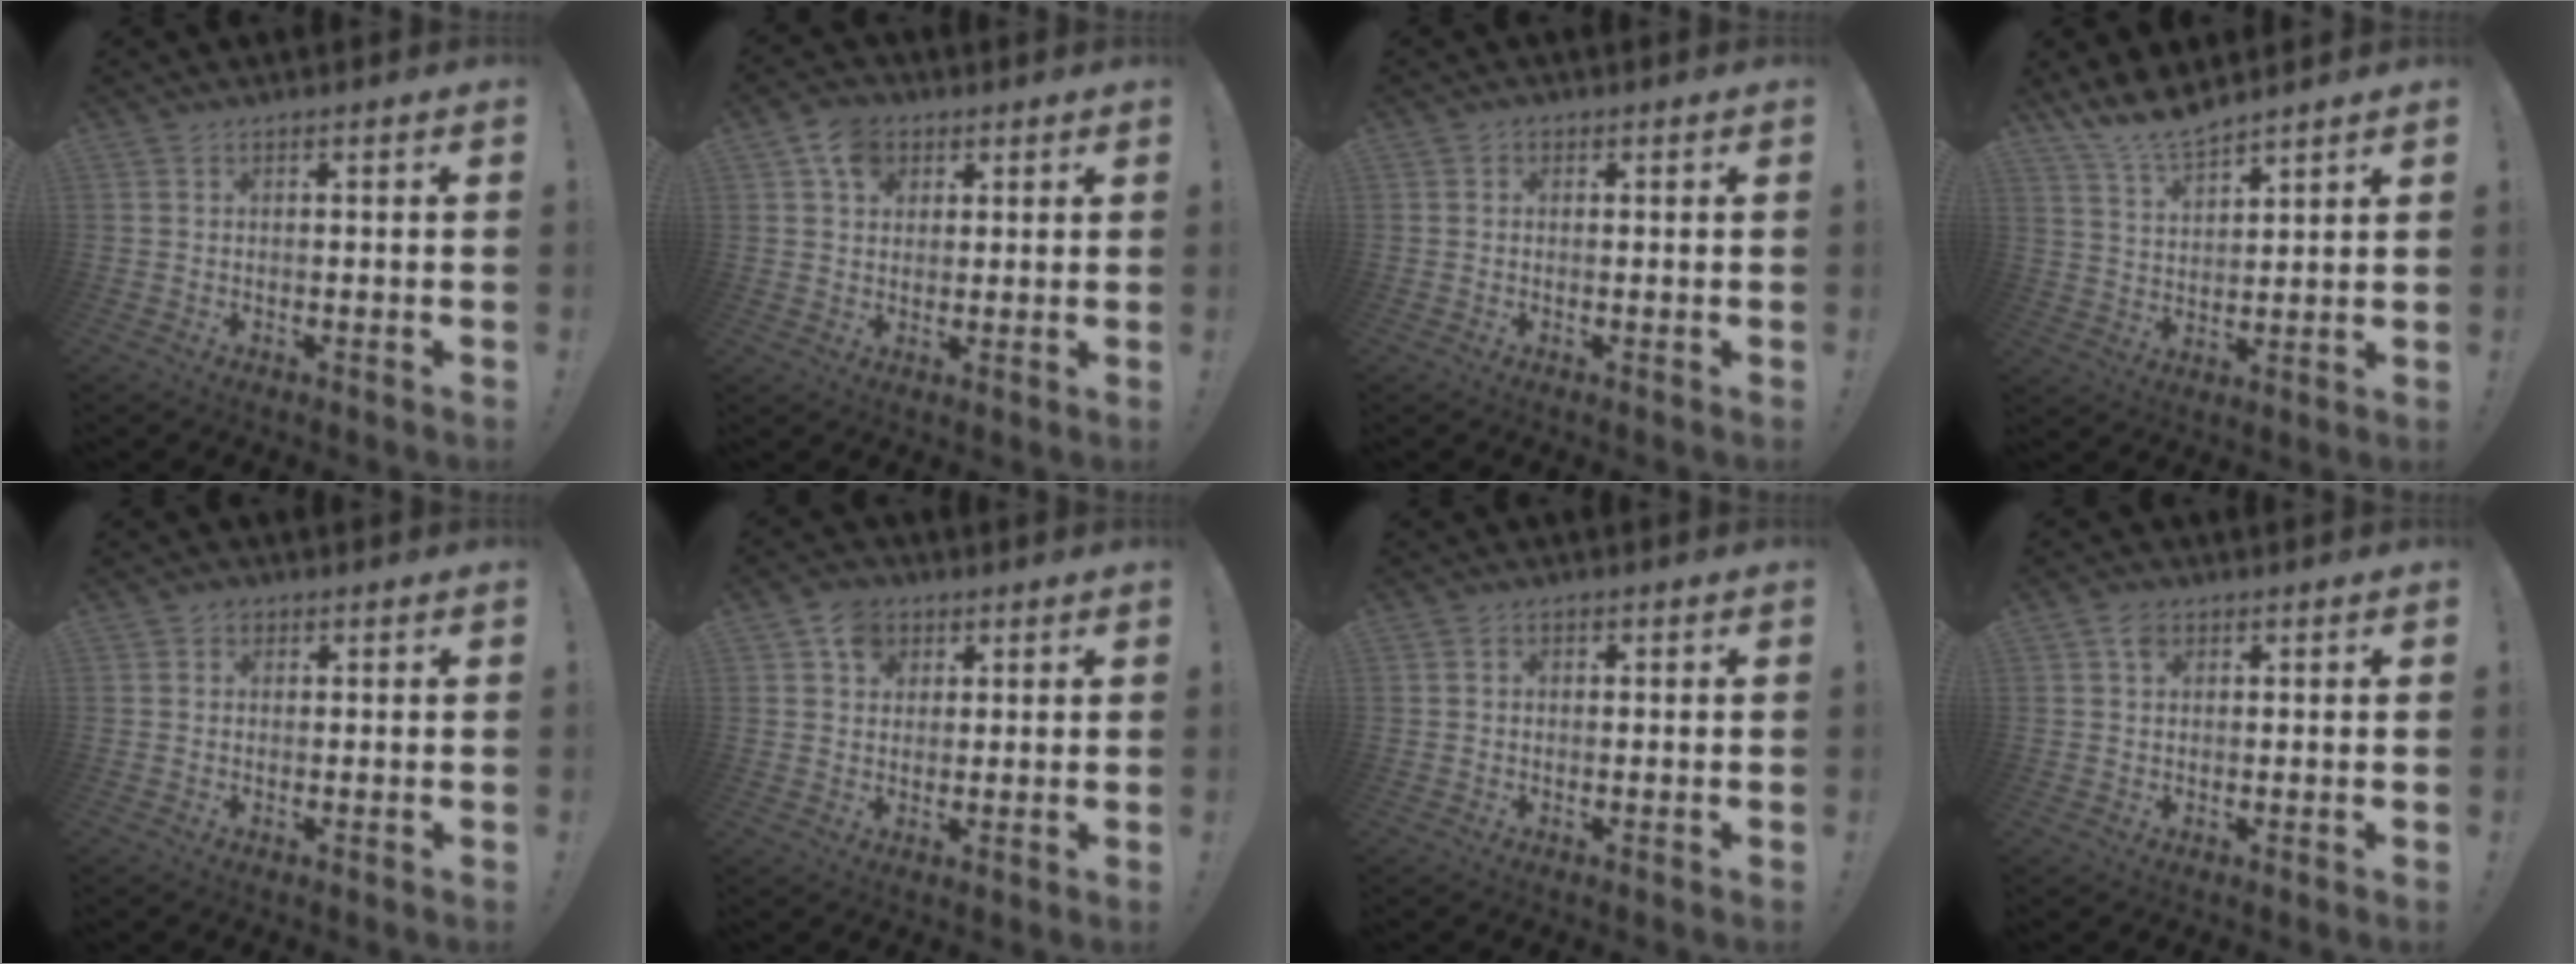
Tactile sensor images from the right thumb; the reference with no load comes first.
{"total": 7.9, "force": [3.8, 6.1, 3.3], "torque": [-0.049, -0.011, 0.073]}
{"total": 0.9, "force": [-0.1, 0.8, 0.3], "torque": [-0.007, 0.005, -0.003]}
{"total": 9.6, "force": [8.6, 2.4, 3.5], "torque": [-0.068, -0.057, 0.163]}
{"total": 1.6, "force": [0.3, 1.5, 0.6], "torque": [-0.006, 0.001, 0.003]}
{"total": 7.2, "force": [3.5, 5.8, 2.3], "torque": [-0.023, -0.014, 0.066]}
{"total": 1.2, "force": [0.0, 1.1, 0.6], "torque": [-0.003, 0.002, -0.002]}
{"total": 3.2, "force": [1.7, 2.2, 1.5], "torque": [-0.017, -0.004, 0.030]}